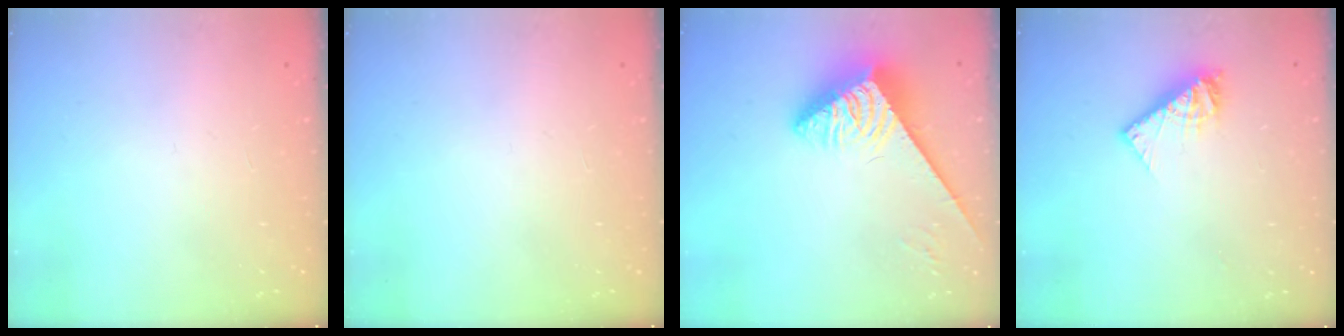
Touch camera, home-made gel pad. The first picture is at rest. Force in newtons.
{"total": 0.0}
{"total": 3.9, "press": 3.8, "slide": 0.8}
{"total": 8.6, "press": 8.6, "slide": 0.6}